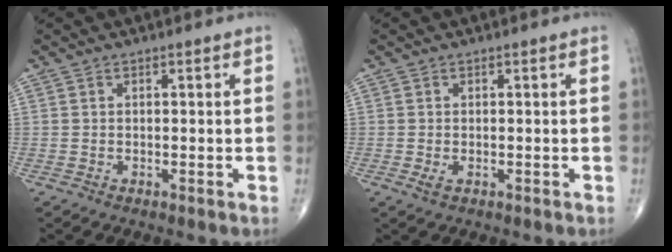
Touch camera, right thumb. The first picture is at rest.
{"total": 1.1, "force": [-0.4, 0.5, 0.9], "torque": [-0.016, -0.002, -0.005]}